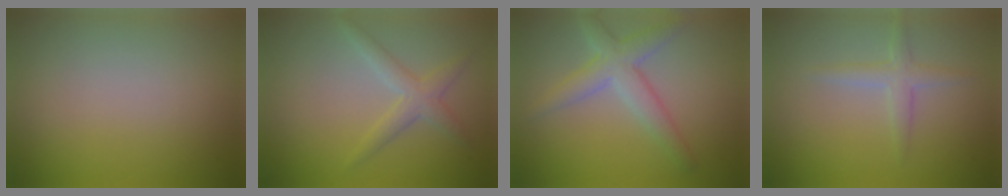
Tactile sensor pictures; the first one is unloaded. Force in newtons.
{"total": 2.4, "press": 2.4, "slide": 0.0}
{"total": 3.9, "press": 3.9, "slide": 0.3}
{"total": 1.9, "press": 1.9, "slide": 0.1}